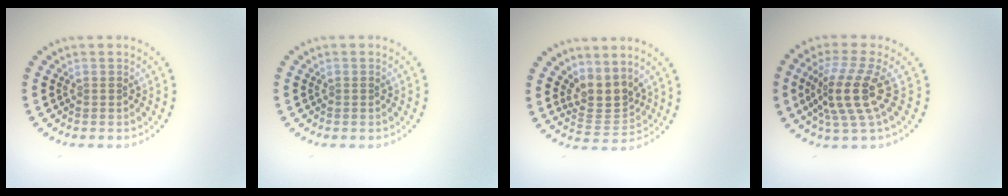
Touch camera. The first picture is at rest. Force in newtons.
{"total": 0.0}
{"total": 3.2, "press": 2.4, "slide": 2.1}
{"total": 4.6, "press": 3.4, "slide": 3.0}